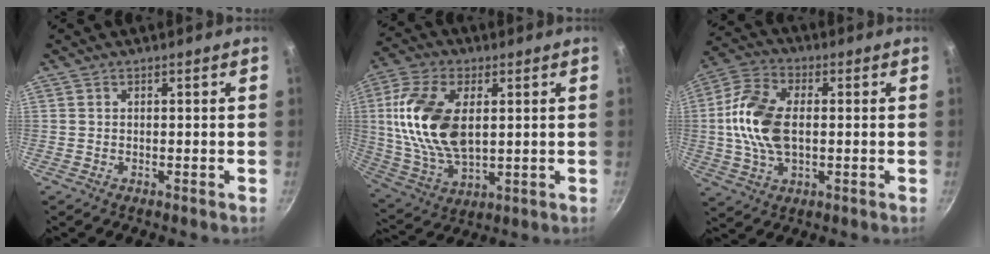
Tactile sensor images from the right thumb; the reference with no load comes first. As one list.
[{"total": 17.7, "force": [2.9, 10.0, 14.4], "torque": [-0.272, -0.004, 0.059]}, {"total": 13.7, "force": [0.2, 8.1, 11.0], "torque": [-0.211, 0.020, -0.008]}]